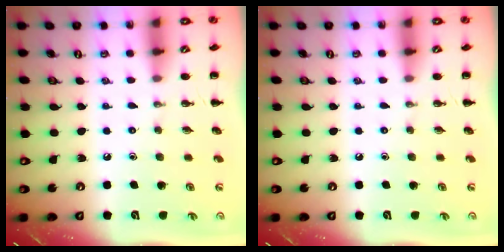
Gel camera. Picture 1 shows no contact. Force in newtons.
{"total": 0.0}